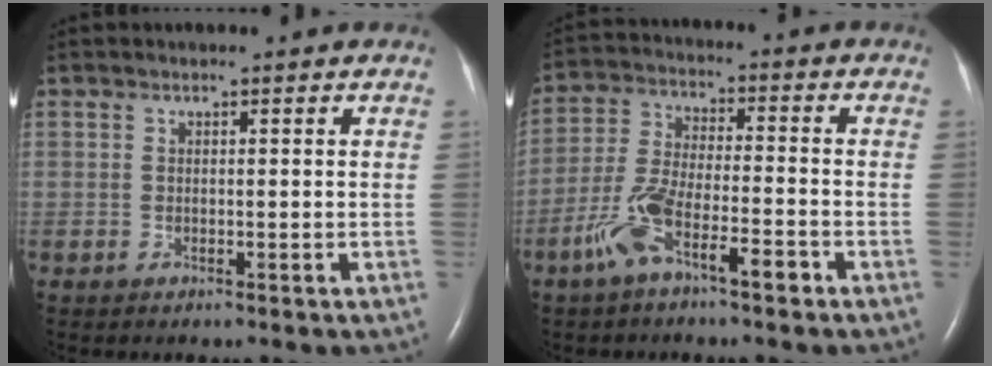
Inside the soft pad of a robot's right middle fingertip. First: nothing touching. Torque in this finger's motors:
{"motor_torque": [1.10, -1.04, 0.23, 0.12]}